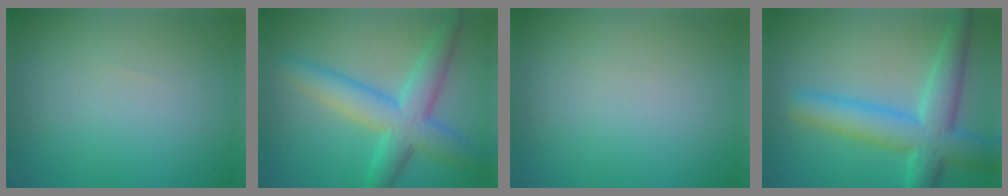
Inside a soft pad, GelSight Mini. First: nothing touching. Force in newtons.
{"total": 6.3, "press": 6.3, "slide": 0.2}
{"total": 0.0}
{"total": 6.8, "press": 6.8, "slide": 0.2}